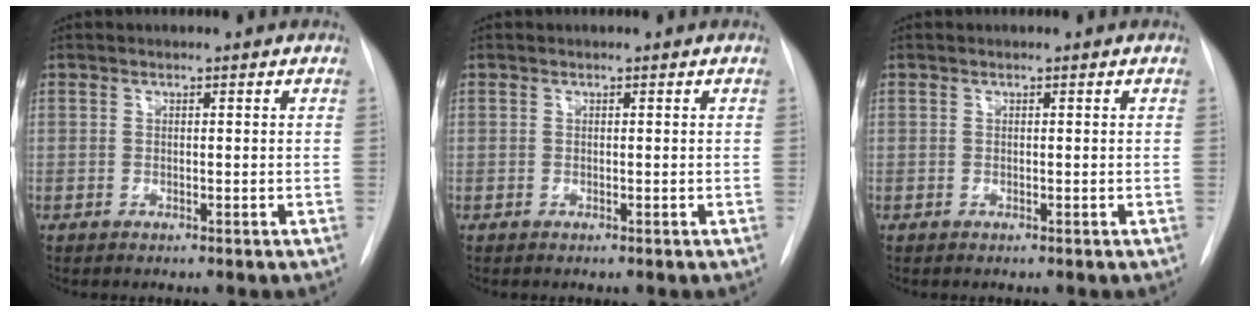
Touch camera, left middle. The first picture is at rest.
{"total": 0.0}
{"total": 0.0}